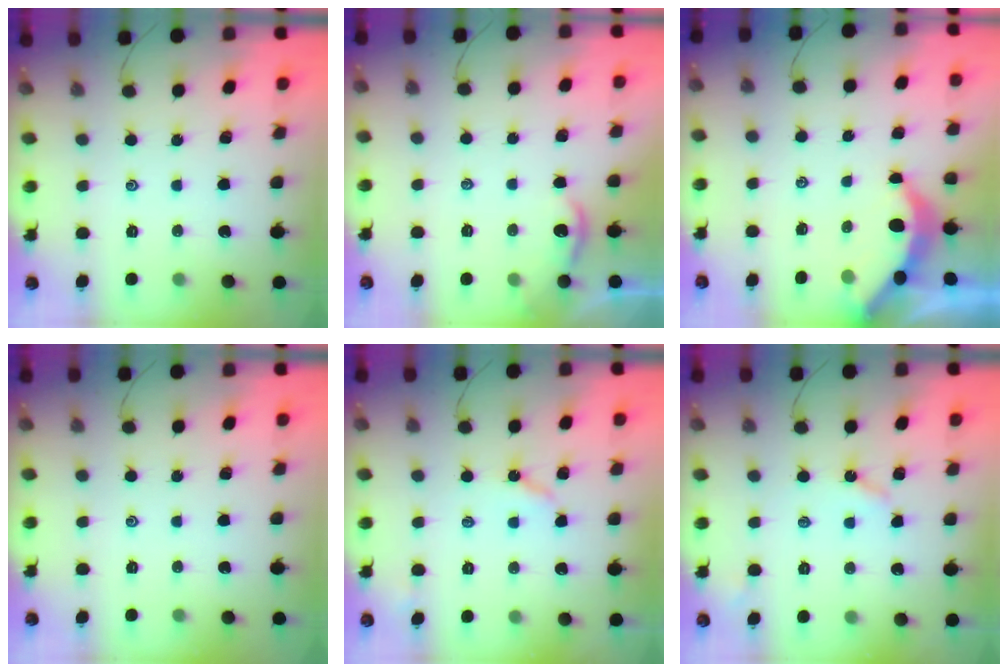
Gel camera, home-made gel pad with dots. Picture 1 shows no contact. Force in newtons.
{"total": 2.0, "press": 2.0, "slide": 0.1}
{"total": 3.7, "press": 3.7, "slide": 0.4}
{"total": 0.0}
{"total": 3.5, "press": 3.5, "slide": 0.3}
{"total": 3.0, "press": 2.9, "slide": 0.6}